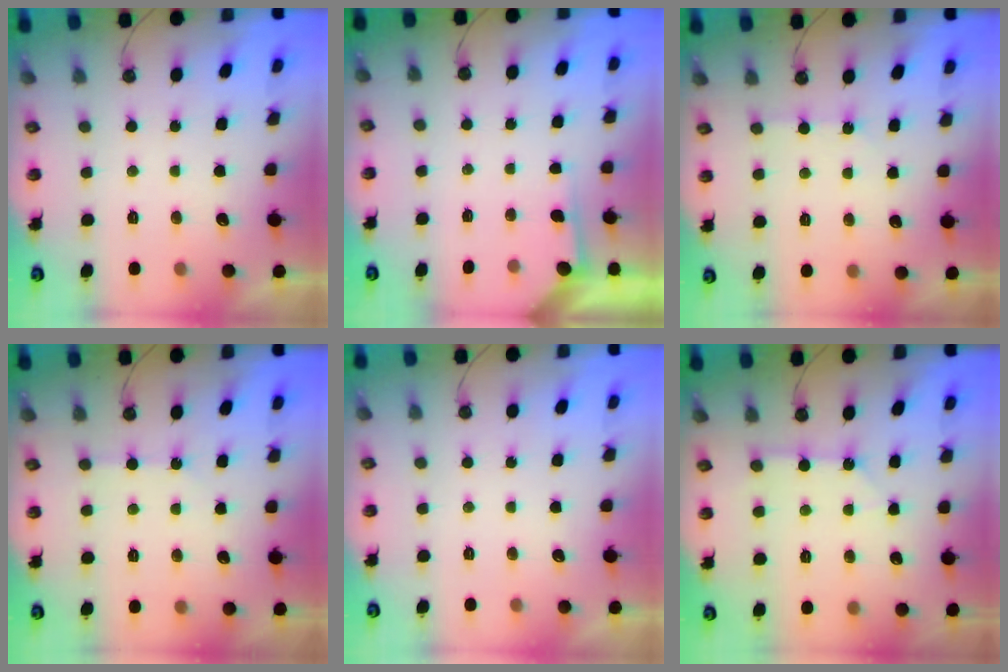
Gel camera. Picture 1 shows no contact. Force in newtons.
{"total": 2.9, "press": 2.8, "slide": 0.4}
{"total": 3.9, "press": 3.9, "slide": 0.7}
{"total": 2.5, "press": 2.5, "slide": 0.4}
{"total": 0.0}
{"total": 2.6, "press": 2.6, "slide": 0.3}